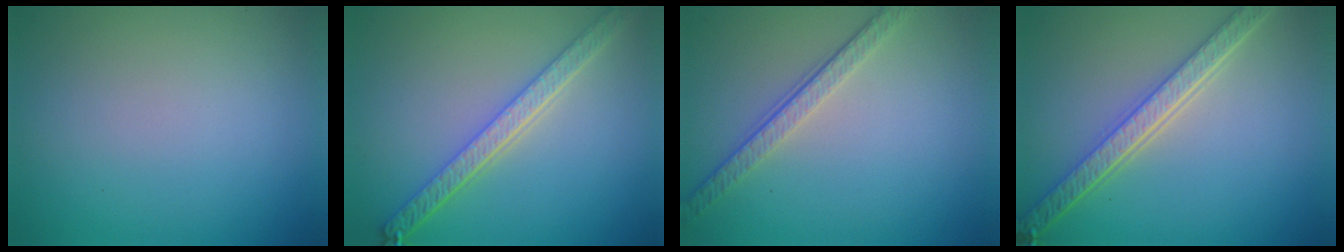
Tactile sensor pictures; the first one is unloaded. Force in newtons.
{"total": 4.7, "press": 3.7, "slide": 2.8}
{"total": 3.6, "press": 2.6, "slide": 2.4}
{"total": 5.5, "press": 4.0, "slide": 3.8}